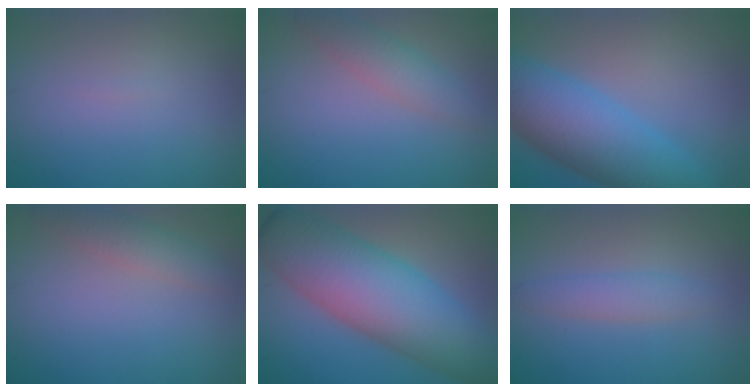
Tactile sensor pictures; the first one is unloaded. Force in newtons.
{"total": 2.6, "press": 2.6, "slide": 0.1}
{"total": 9.1, "press": 9.1, "slide": 0.1}
{"total": 2.3, "press": 2.3, "slide": 0.1}
{"total": 10.8, "press": 10.8, "slide": 0.2}
{"total": 2.0, "press": 2.0, "slide": 0.1}